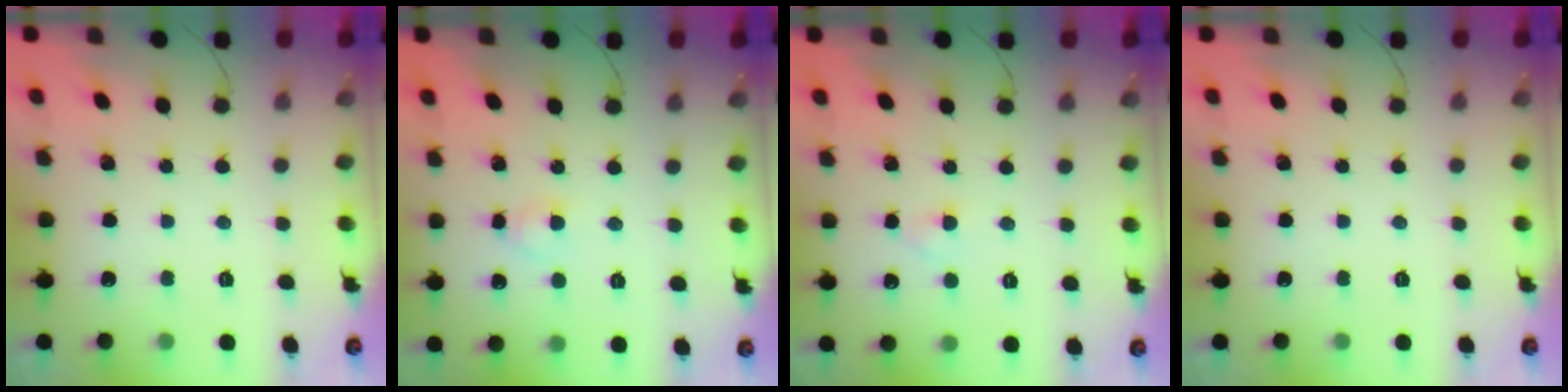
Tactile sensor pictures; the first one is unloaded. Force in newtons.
{"total": 2.6, "press": 2.4, "slide": 1.1}
{"total": 1.8, "press": 1.6, "slide": 0.9}
{"total": 0.0}